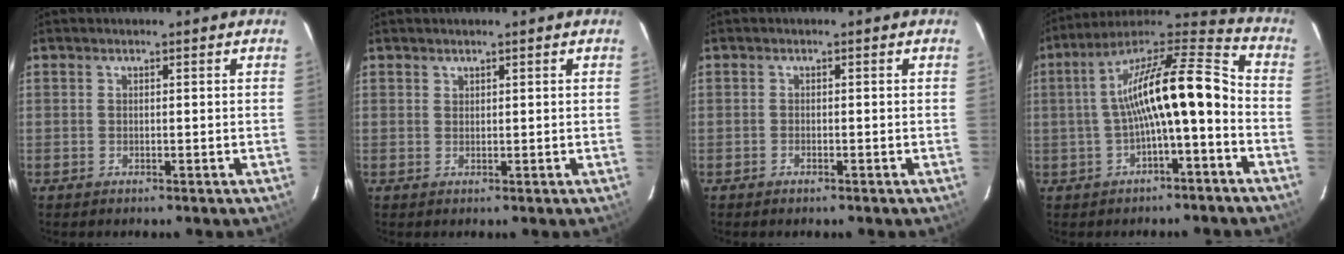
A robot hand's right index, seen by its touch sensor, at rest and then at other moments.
{"total": 0.7, "force": [0.6, 0.4, 0.1], "torque": [0.002, 0.003, 0.013]}
{"total": 0.9, "force": [-0.7, 0.4, 0.4], "torque": [-0.006, -0.001, -0.013]}
{"total": 17.0, "force": [-2.7, 3.7, 16.4], "torque": [-0.276, 0.033, -0.043]}